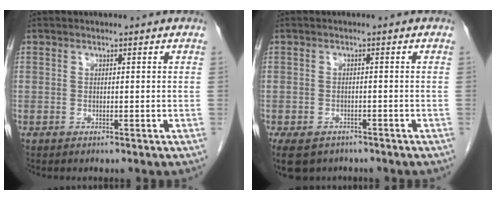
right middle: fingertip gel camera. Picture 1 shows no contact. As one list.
[{"total": 7.7, "force": [-5.5, 4.6, 2.9], "torque": [-0.064, -0.008, -0.081]}]